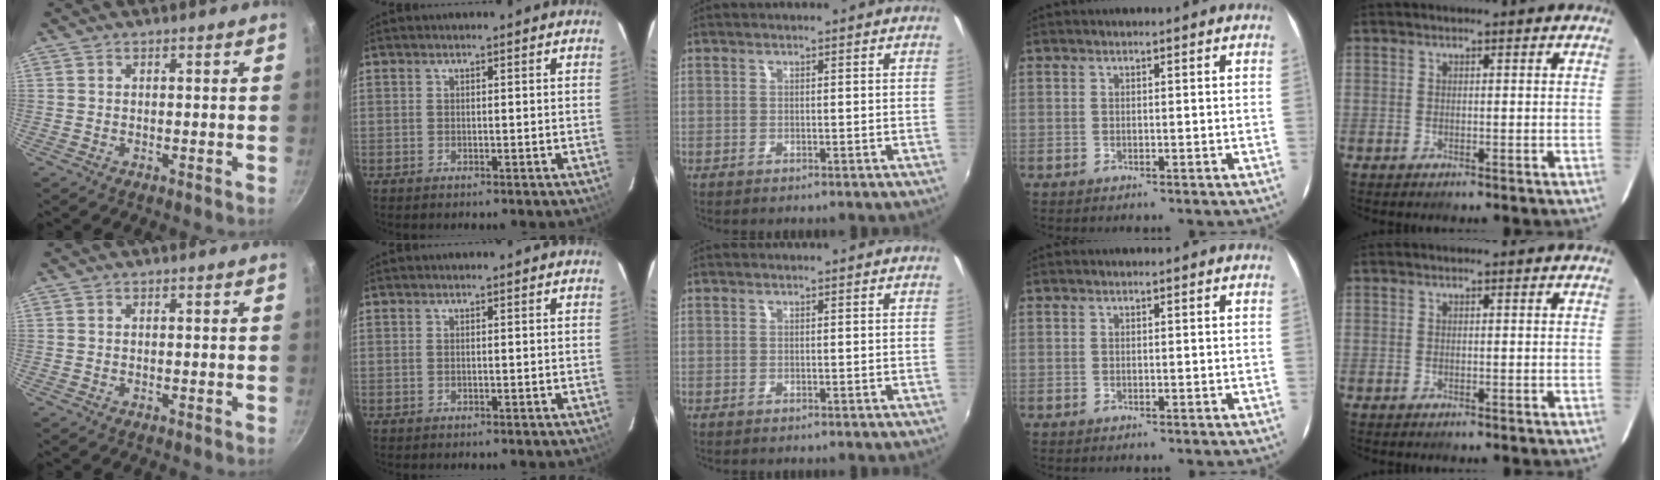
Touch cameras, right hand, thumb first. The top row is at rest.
{}